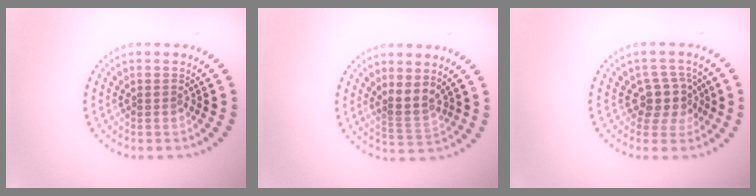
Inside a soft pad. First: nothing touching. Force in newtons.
{"total": 2.0, "press": 1.5, "slide": 1.4}
{"total": 2.9, "press": 2.3, "slide": 1.7}